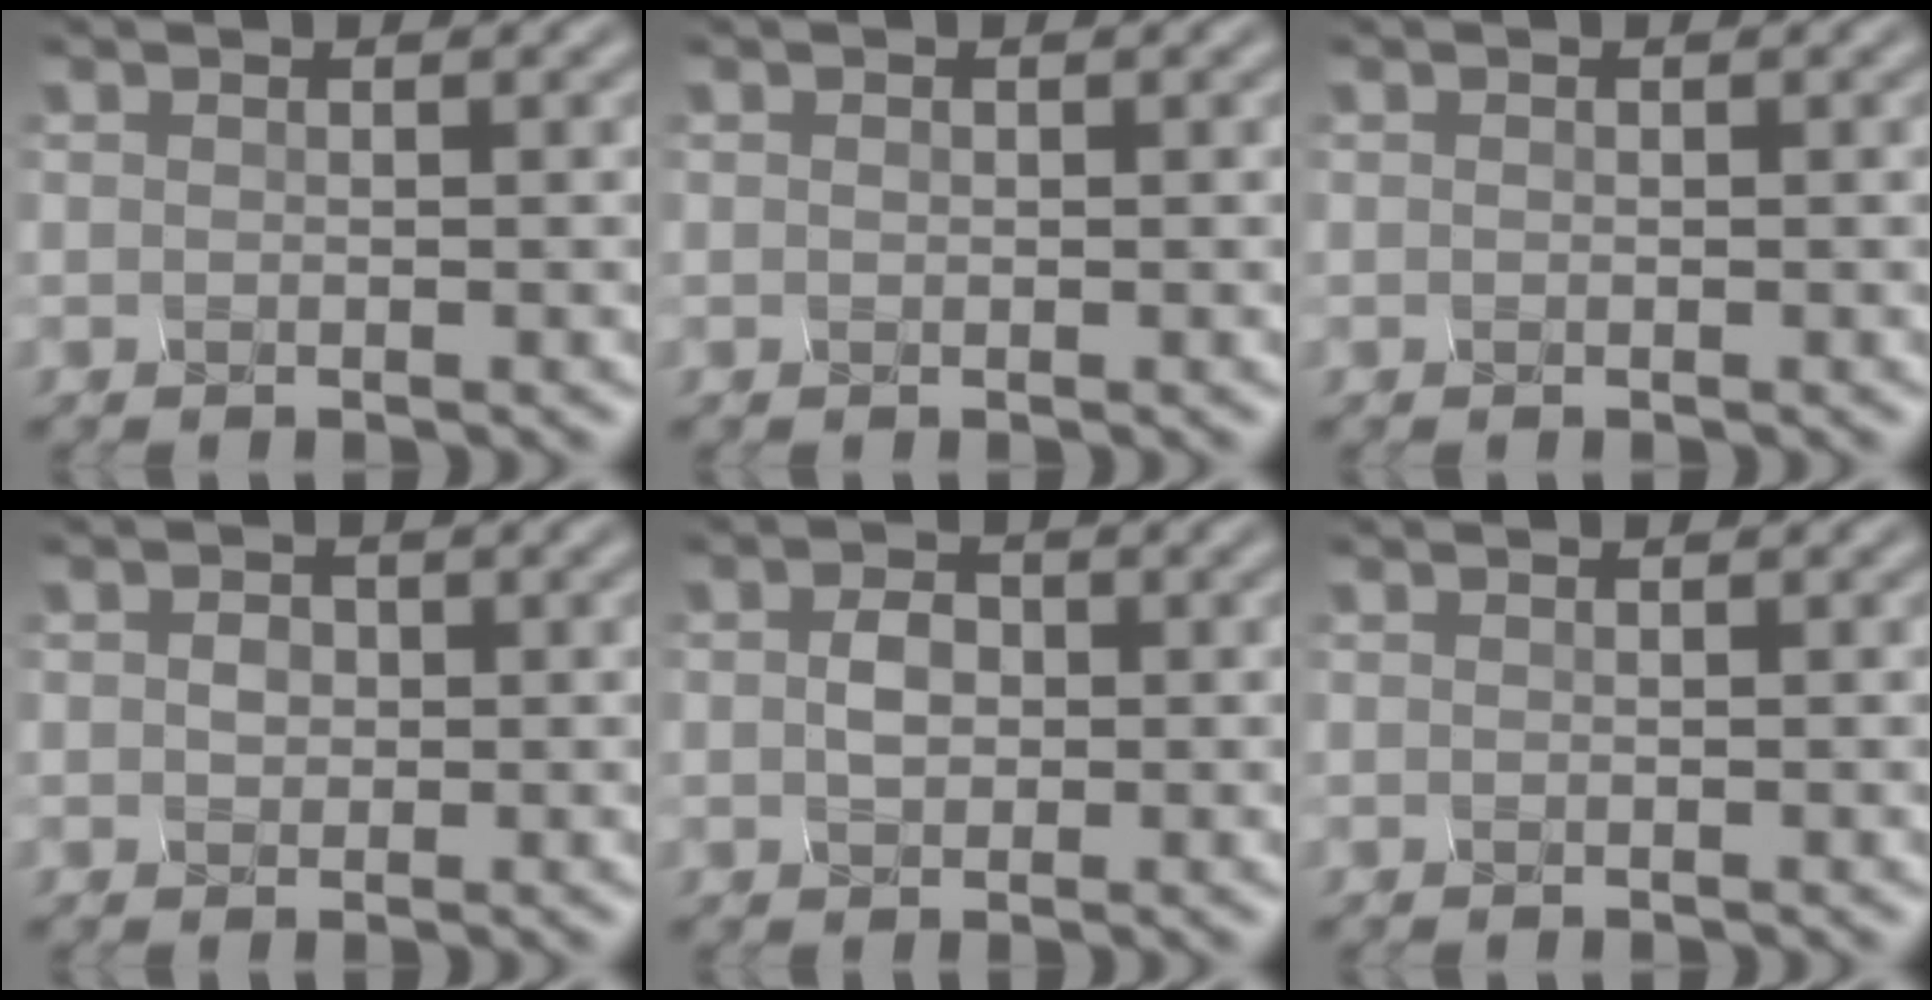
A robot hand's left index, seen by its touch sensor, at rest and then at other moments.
{"total": 1.2, "force": [-0.1, -0.8, -0.9], "torque": [-0.001, -0.003, 0.017]}
{"total": 0.7, "force": [-0.2, -0.4, -0.5], "torque": [-0.002, -0.005, 0.011]}
{"total": 1.4, "force": [-0.2, -0.6, -1.2], "torque": [-0.011, 0.000, 0.019]}
{"total": 0.7, "force": [-0.1, -0.2, -0.7], "torque": [-0.023, 0.000, 0.020]}
{"total": 0.0}